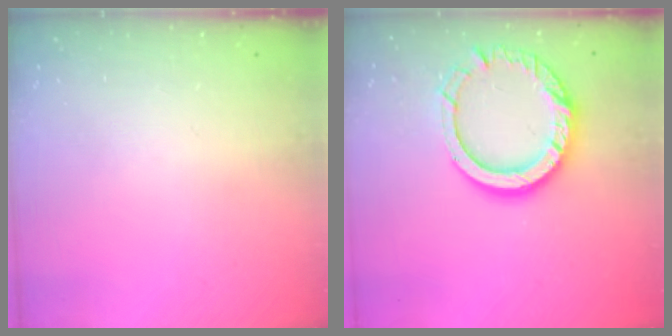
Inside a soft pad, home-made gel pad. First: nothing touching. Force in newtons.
{"total": 15.6, "press": 15.5, "slide": 1.4}